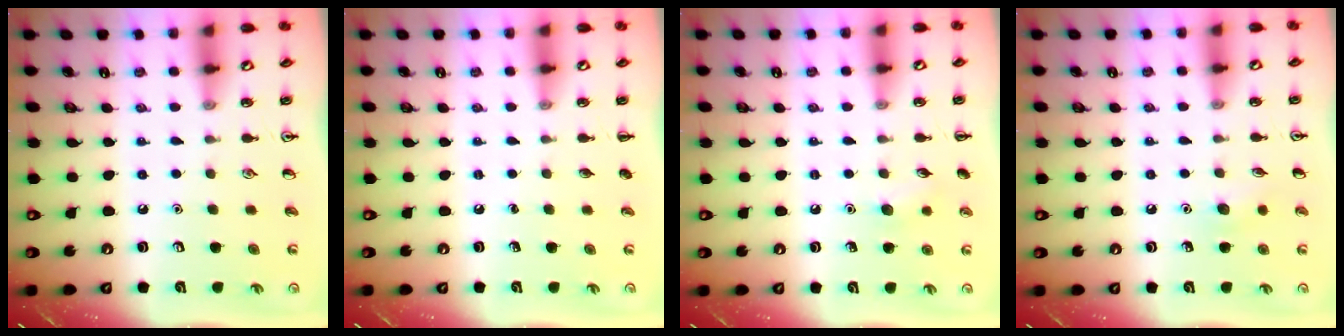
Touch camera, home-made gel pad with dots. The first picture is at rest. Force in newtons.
{"total": 0.0}
{"total": 5.9, "press": 5.6, "slide": 1.6}
{"total": 5.8, "press": 5.5, "slide": 1.7}